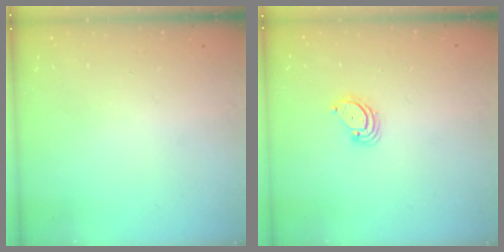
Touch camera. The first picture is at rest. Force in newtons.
{"total": 3.5, "press": 3.5, "slide": 0.3}